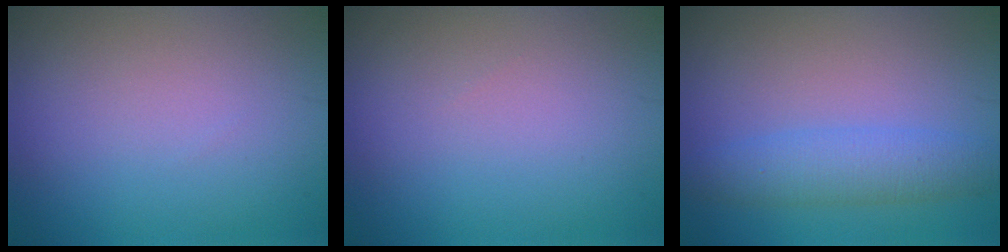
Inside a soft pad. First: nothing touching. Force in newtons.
{"total": 0.0}
{"total": 3.8, "press": 3.8, "slide": 0.2}